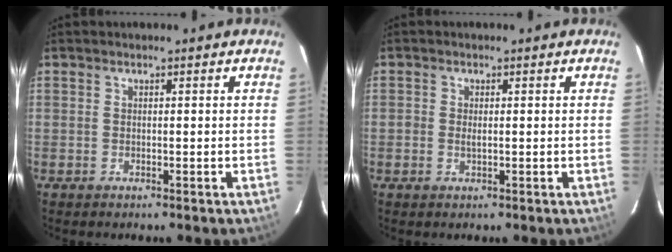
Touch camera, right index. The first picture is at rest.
{"total": 1.3, "force": [-0.2, 0.7, 1.1], "torque": [-0.022, 0.000, -0.005]}